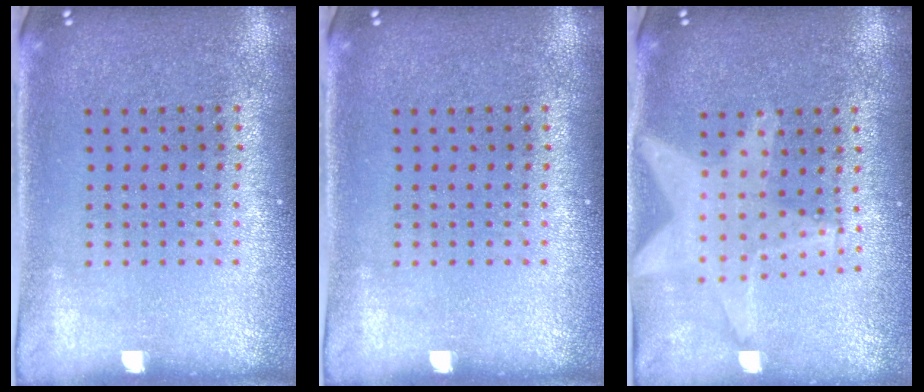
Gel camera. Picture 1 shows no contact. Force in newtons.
{"total": 0.0}
{"total": 1.3, "press": 1.3, "slide": 0.5}